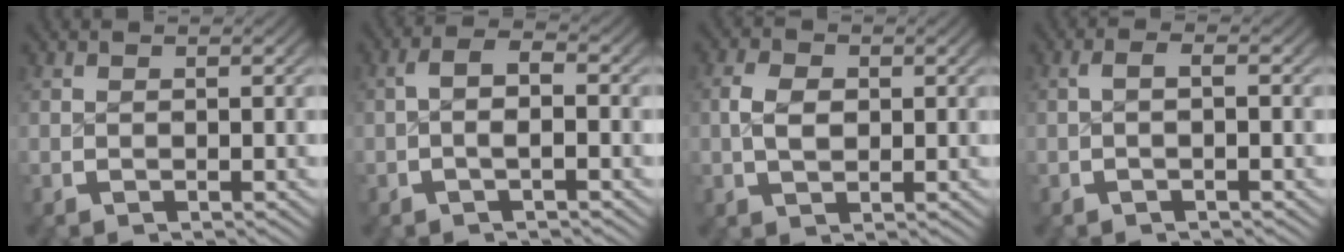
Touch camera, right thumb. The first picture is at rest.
{"total": 3.3, "force": [0.0, 1.6, 2.9], "torque": [-0.049, 0.007, -0.011]}
{"total": 2.9, "force": [0.1, 2.0, 2.1], "torque": [-0.038, -0.007, 0.008]}
{"total": 1.4, "force": [-0.2, 0.3, 1.3], "torque": [-0.022, 0.005, -0.006]}